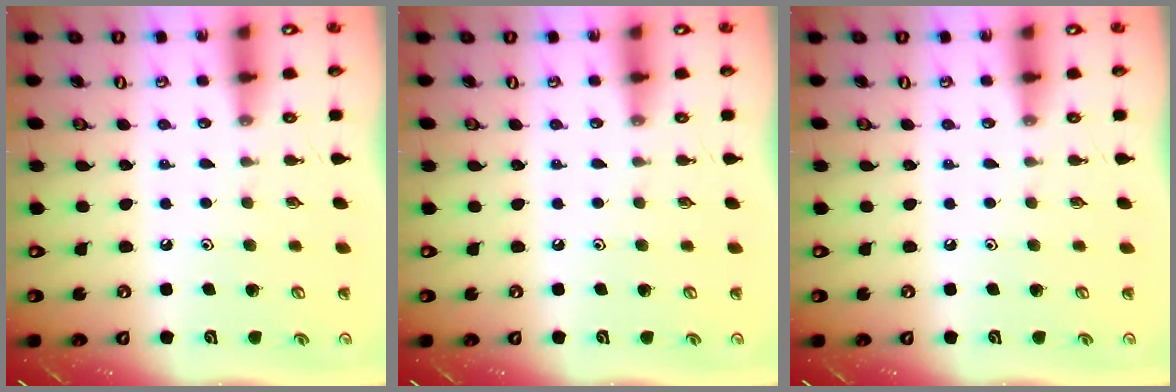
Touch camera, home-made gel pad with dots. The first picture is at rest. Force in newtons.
{"total": 0.0}
{"total": 0.0}